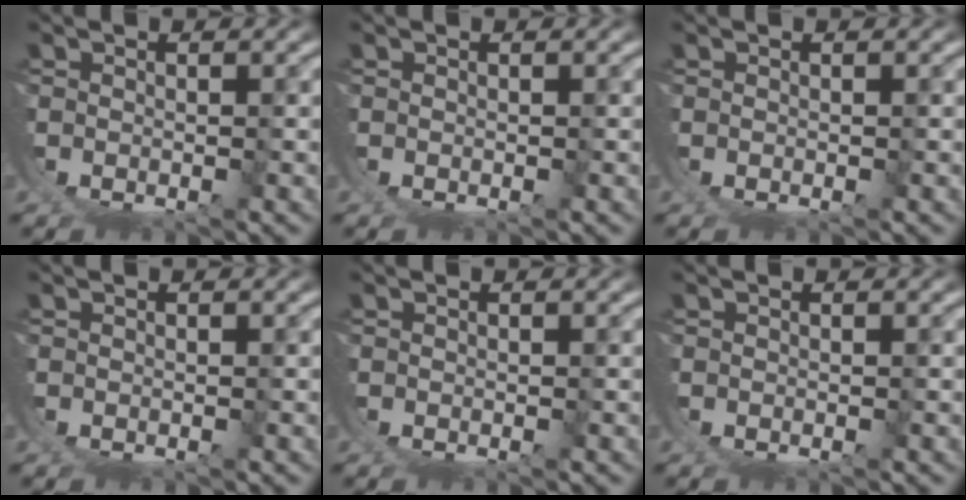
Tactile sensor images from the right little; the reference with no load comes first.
{"total": 0.0}
{"total": 0.0}
{"total": 0.0}
{"total": 0.0}
{"total": 0.0}